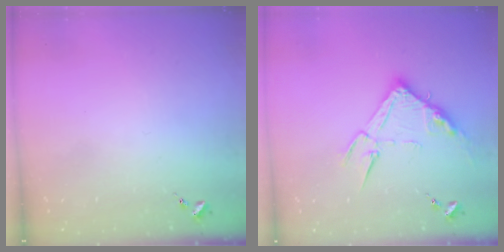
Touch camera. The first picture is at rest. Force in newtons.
{"total": 13.8, "press": 13.8, "slide": 0.8}